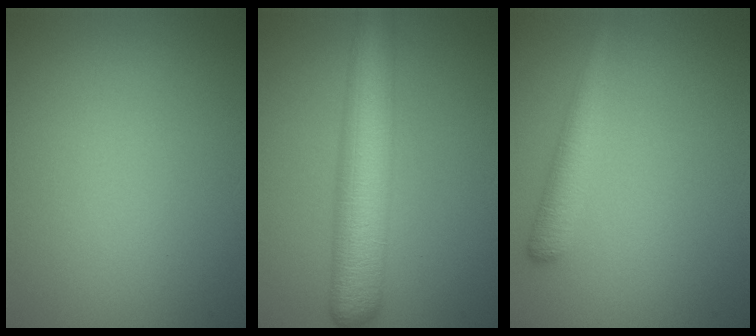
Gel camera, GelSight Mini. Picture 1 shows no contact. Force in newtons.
{"total": 7.9, "press": 7.9, "slide": 0.2}
{"total": 2.8, "press": 2.8, "slide": 0.2}